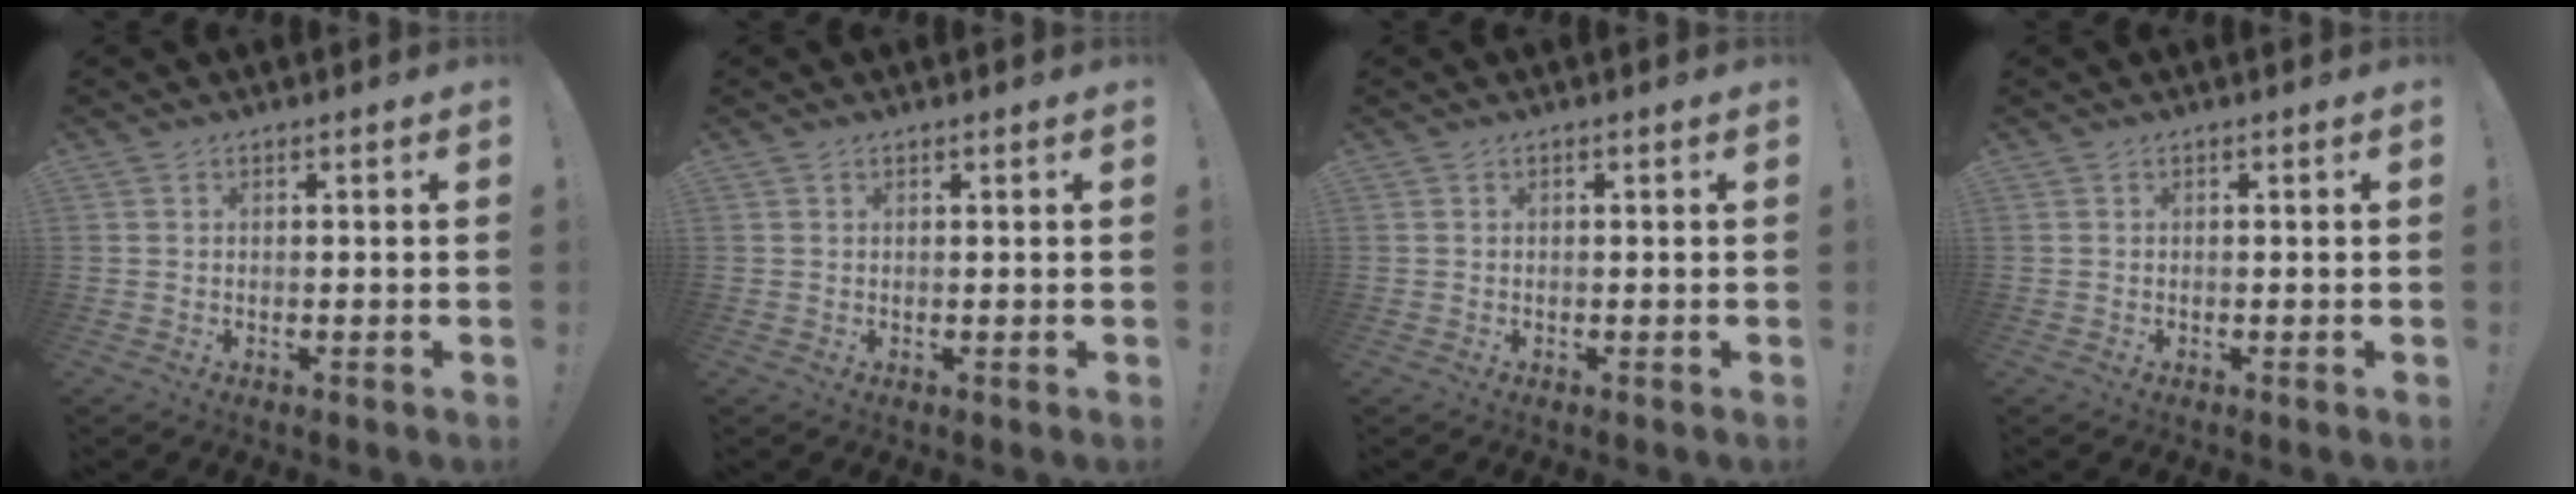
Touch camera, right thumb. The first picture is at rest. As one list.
[{"total": 0.5, "force": [0.4, 0.3, 0.2], "torque": [-0.003, 0.000, 0.009]}, {"total": 0.0}, {"total": 0.0}]